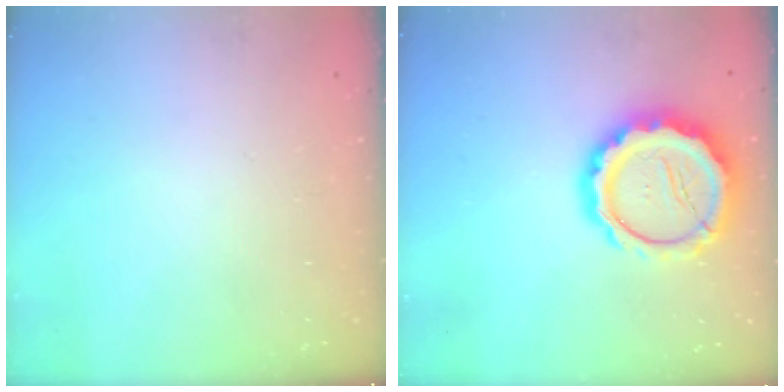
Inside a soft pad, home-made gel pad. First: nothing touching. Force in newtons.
{"total": 14.9, "press": 14.5, "slide": 3.1}